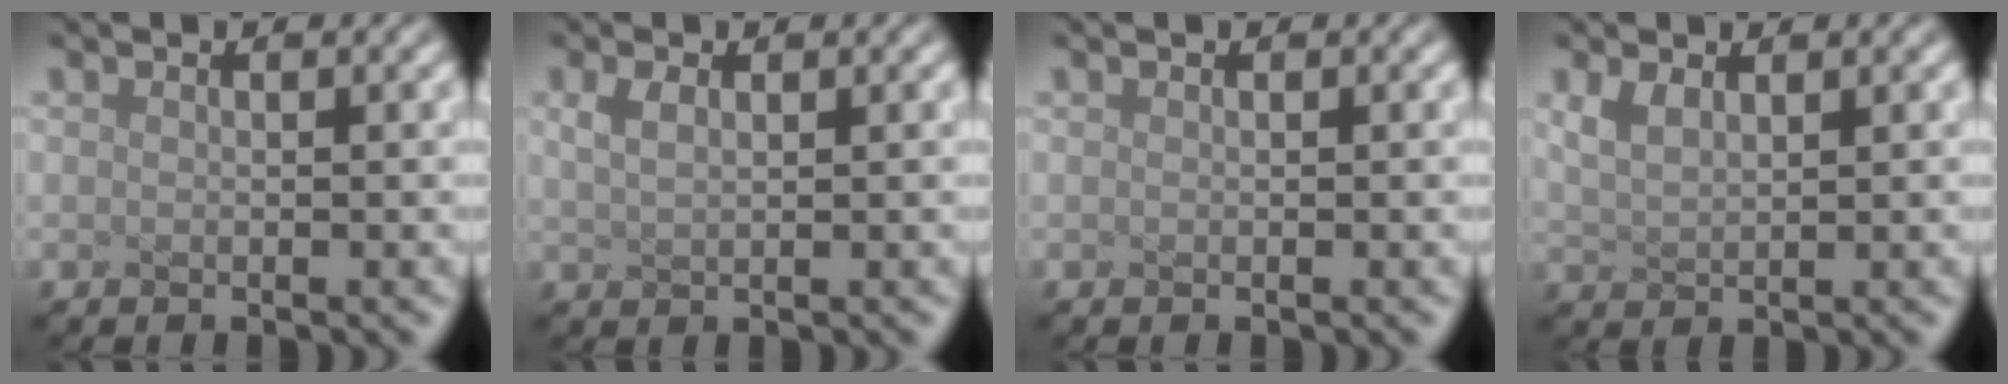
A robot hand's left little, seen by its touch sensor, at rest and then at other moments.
{"total": 1.5, "force": [0.6, 0.6, 1.3], "torque": [-0.025, 0.002, 0.015]}
{"total": 0.0}
{"total": 1.8, "force": [1.0, 0.7, 1.3], "torque": [-0.035, 0.001, 0.025]}